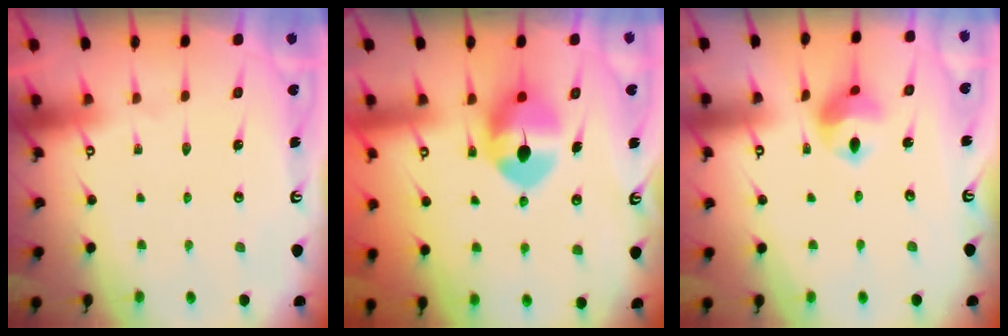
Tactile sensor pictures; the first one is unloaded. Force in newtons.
{"total": 8.5, "press": 8.3, "slide": 1.4}
{"total": 9.5, "press": 9.4, "slide": 1.2}